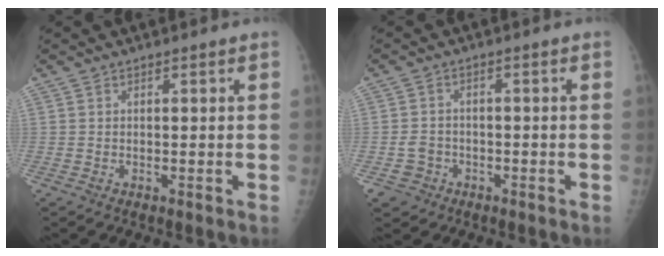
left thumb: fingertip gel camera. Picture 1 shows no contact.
{"total": 3.8, "force": [-1.7, 3.4, 0.4], "torque": [0.005, 0.014, -0.028]}